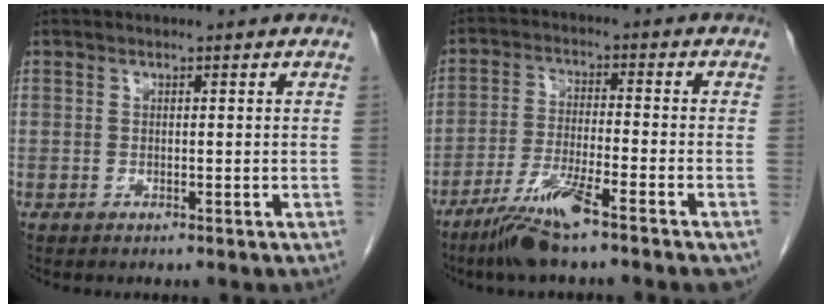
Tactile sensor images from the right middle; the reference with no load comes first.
{"total": 9.6, "force": [-6.4, 0.3, 7.2], "torque": [-0.136, -0.021, -0.117]}